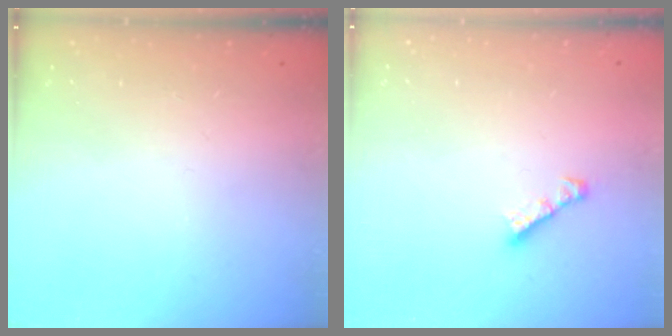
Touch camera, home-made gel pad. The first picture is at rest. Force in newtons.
{"total": 3.0, "press": 3.0, "slide": 0.3}